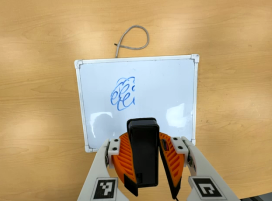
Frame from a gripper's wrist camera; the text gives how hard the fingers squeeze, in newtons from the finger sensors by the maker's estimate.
{"total": 10.8, "left": 10.3, "right": 11.3}